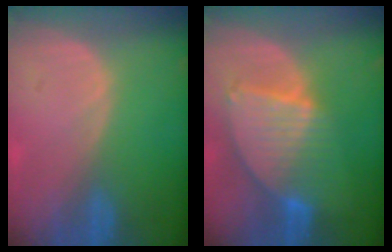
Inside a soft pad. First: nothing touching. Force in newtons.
{"total": 8.7, "press": 7.5, "slide": 4.3}